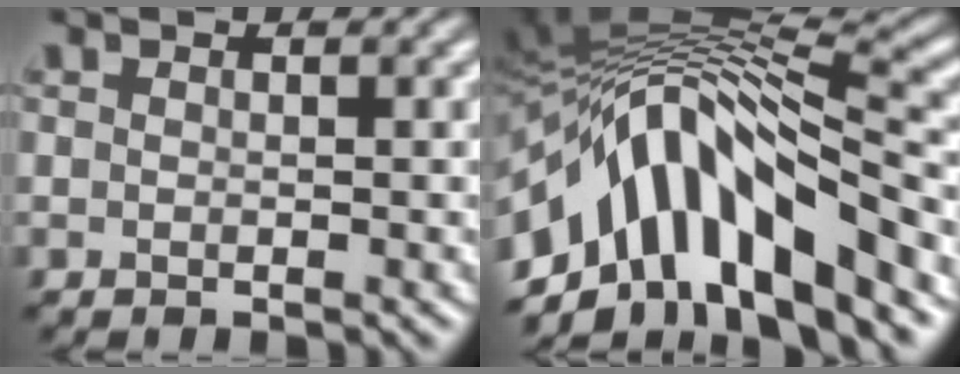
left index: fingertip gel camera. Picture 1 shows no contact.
{"total": 12.3, "force": [-5.2, 5.1, 9.9], "torque": [-0.158, 0.013, -0.080]}